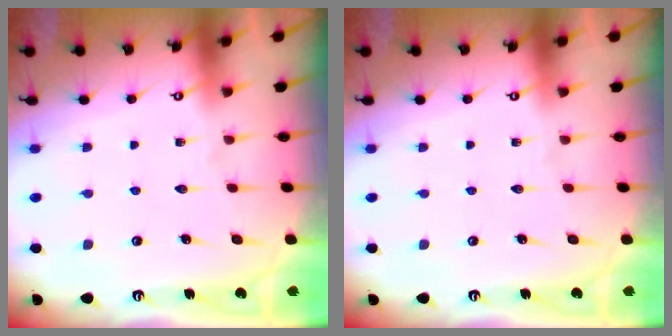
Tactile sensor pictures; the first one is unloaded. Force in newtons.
{"total": 0.0}